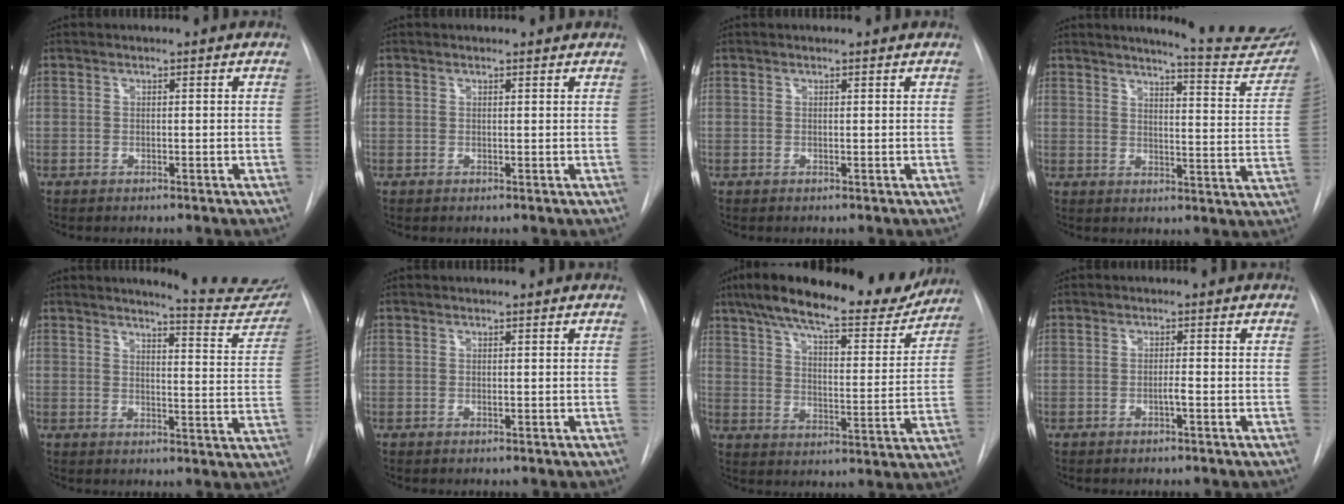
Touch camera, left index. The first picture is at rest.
{"total": 1.9, "force": [1.8, 0.3, 0.3], "torque": [-0.011, 0.009, 0.019]}
{"total": 0.9, "force": [0.9, 0.1, 0.2], "torque": [-0.009, 0.008, 0.013]}
{"total": 16.5, "force": [15.4, 1.4, 5.6], "torque": [-0.061, -0.083, 0.167]}
{"total": 13.4, "force": [12.9, 1.2, 3.5], "torque": [-0.028, -0.074, 0.132]}
{"total": 0.0}
{"total": 22.9, "force": [19.2, 5.0, 11.4], "torque": [-0.181, 0.003, 0.265]}
{"total": 1.0, "force": [-0.5, -0.1, 0.9], "torque": [-0.015, 0.001, -0.009]}